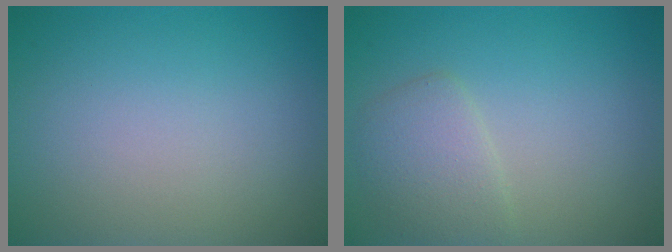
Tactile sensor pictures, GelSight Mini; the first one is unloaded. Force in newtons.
{"total": 2.6, "press": 2.6, "slide": 0.3}